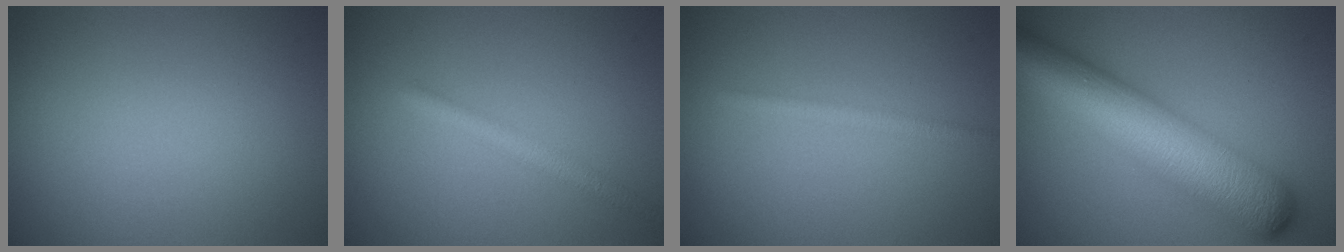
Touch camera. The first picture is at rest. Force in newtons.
{"total": 2.2, "press": 2.2, "slide": 0.0}
{"total": 1.5, "press": 1.5, "slide": 0.1}
{"total": 11.2, "press": 11.2, "slide": 0.4}